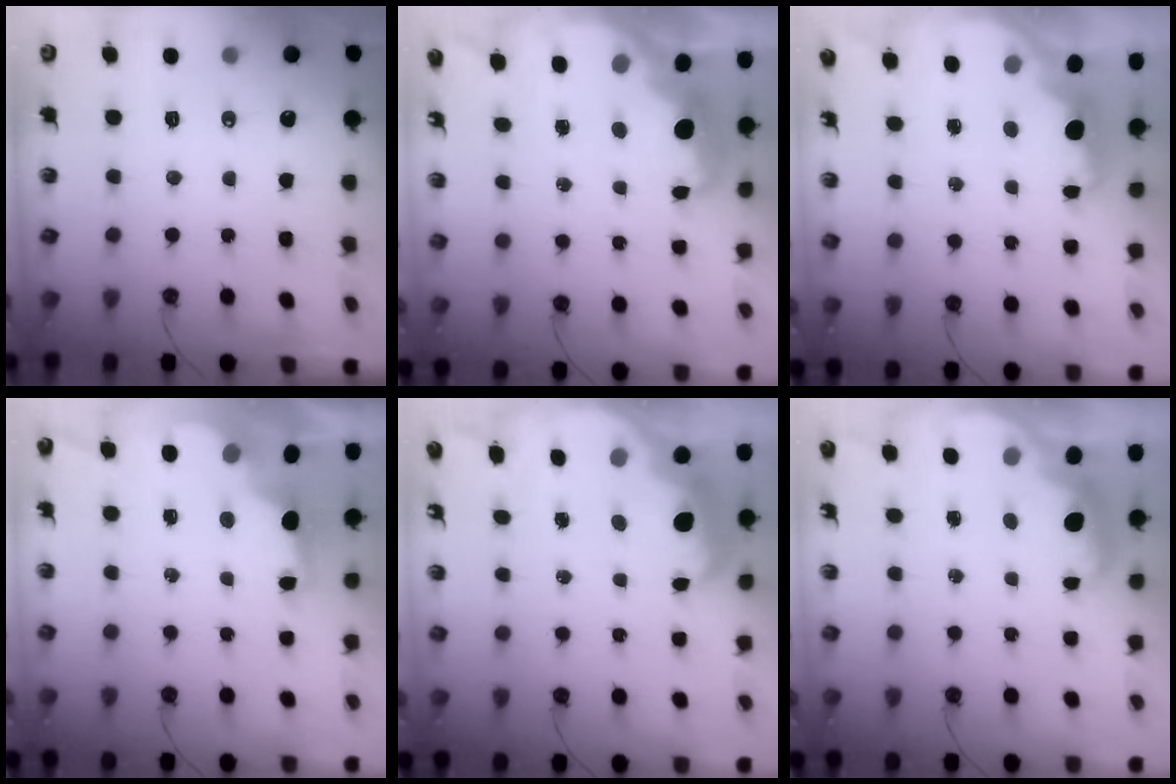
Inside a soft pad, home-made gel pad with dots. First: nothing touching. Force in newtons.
{"total": 5.3, "press": 5.2, "slide": 0.5}
{"total": 2.5, "press": 2.4, "slide": 0.8}
{"total": 2.5, "press": 2.4, "slide": 0.7}
{"total": 8.1, "press": 8.0, "slide": 0.5}
{"total": 2.7, "press": 2.7, "slide": 0.7}